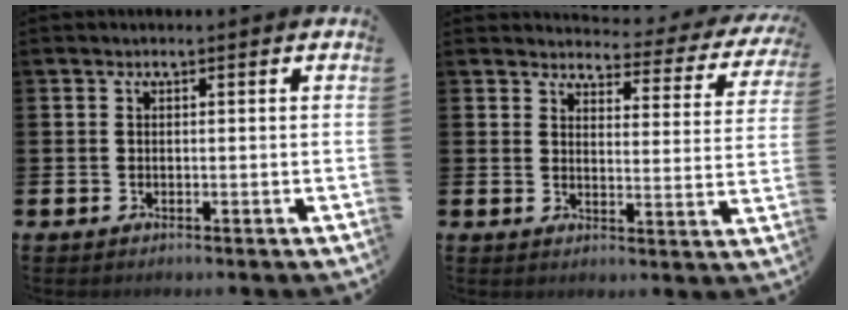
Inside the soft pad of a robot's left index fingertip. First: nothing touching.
{"total": 2.6, "force": [2.4, 0.9, 0.6], "torque": [-0.025, -0.029, 0.033]}